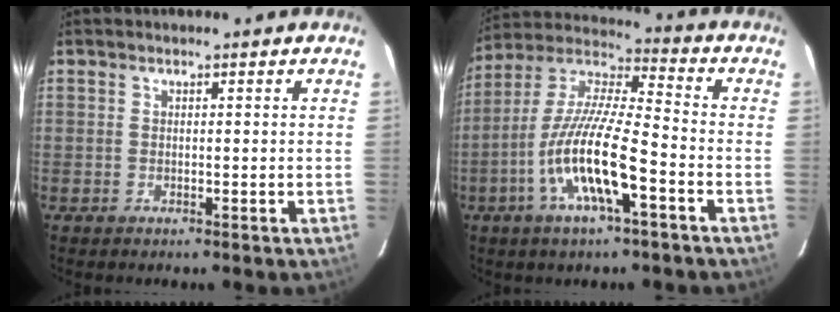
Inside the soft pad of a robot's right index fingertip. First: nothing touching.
{"total": 15.3, "force": [-6.1, 2.8, 13.7], "torque": [-0.275, -0.010, -0.123]}